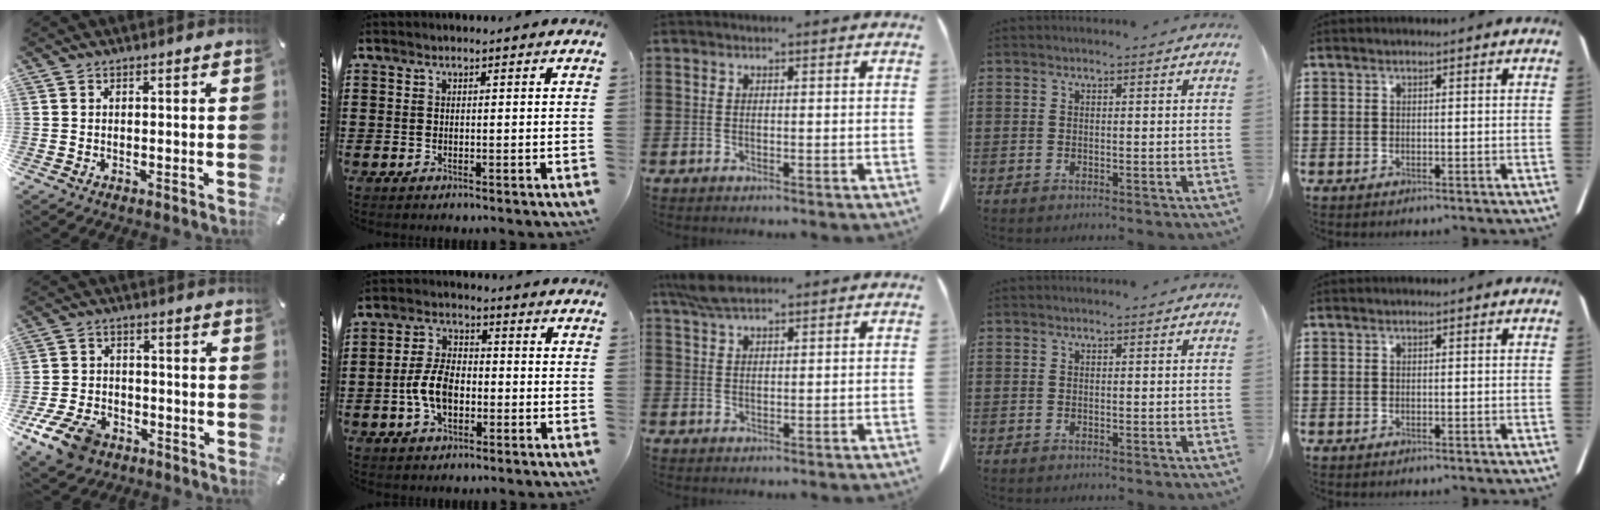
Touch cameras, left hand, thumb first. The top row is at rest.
{"thumb": {"total": 10.5, "force": [-6.2, 6.6, 5.2], "torque": [-0.102, 0.032, -0.115]}, "index": {"total": 7.1, "force": [-1.7, 4.0, 5.6], "torque": [-0.131, 0.001, -0.038]}, "middle": {"total": 4.6, "force": [3.4, 1.3, 2.7], "torque": [-0.062, -0.001, 0.065]}}